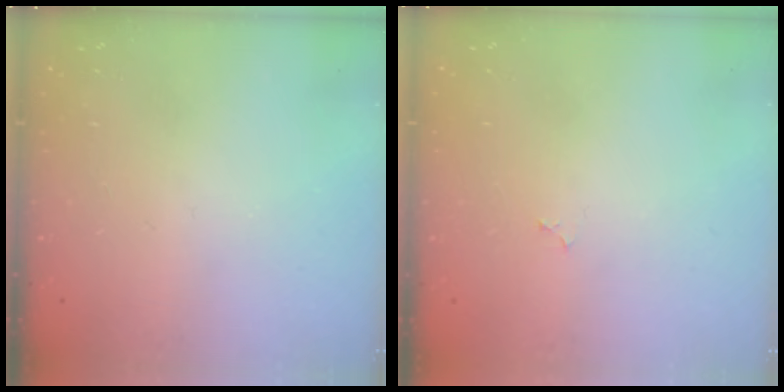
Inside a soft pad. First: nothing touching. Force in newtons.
{"total": 2.3, "press": 2.3, "slide": 0.2}